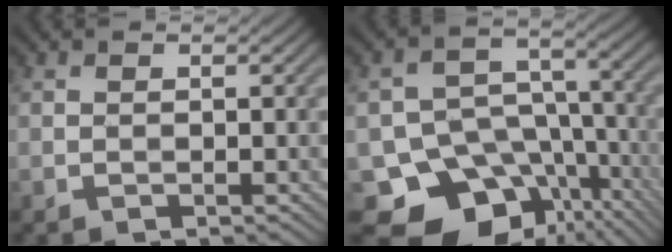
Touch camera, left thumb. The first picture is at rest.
{"total": 16.4, "force": [-9.2, 12.1, 6.2], "torque": [-0.119, -0.033, -0.124]}